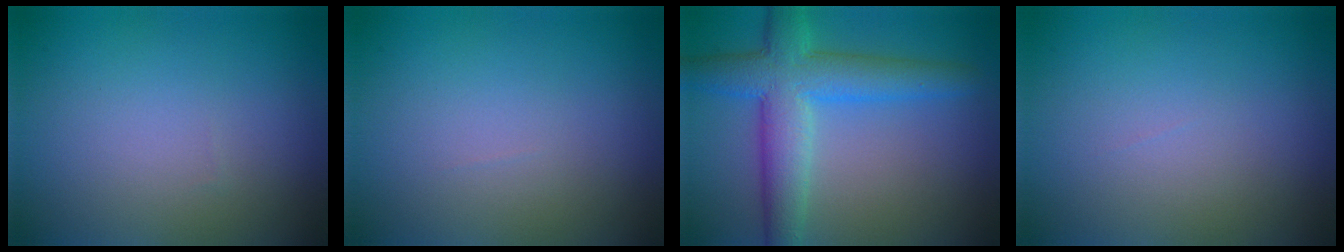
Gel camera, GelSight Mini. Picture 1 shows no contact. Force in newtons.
{"total": 0.0}
{"total": 6.7, "press": 6.7, "slide": 0.1}
{"total": 0.0}